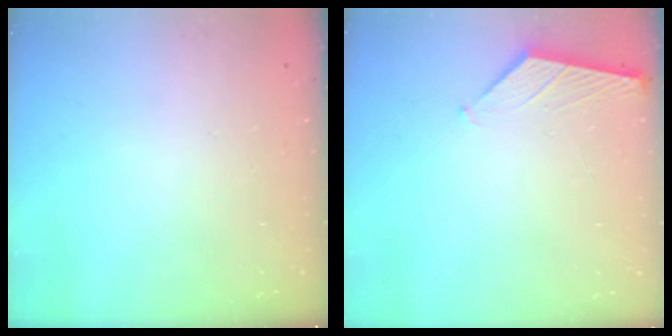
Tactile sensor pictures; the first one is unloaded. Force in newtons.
{"total": 1.3, "press": 1.3, "slide": 0.2}